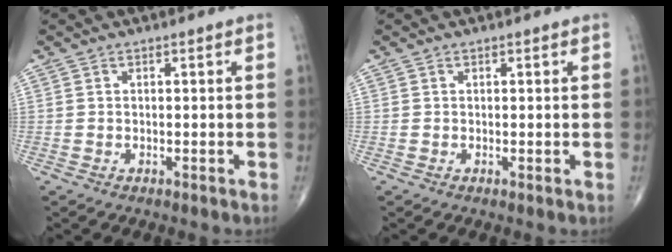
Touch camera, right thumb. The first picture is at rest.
{"total": 0.0}